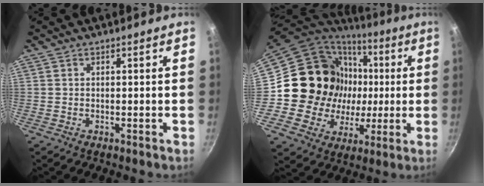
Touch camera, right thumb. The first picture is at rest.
{"total": 22.9, "force": [1.2, 20.7, 9.8], "torque": [-0.152, 0.021, 0.032]}